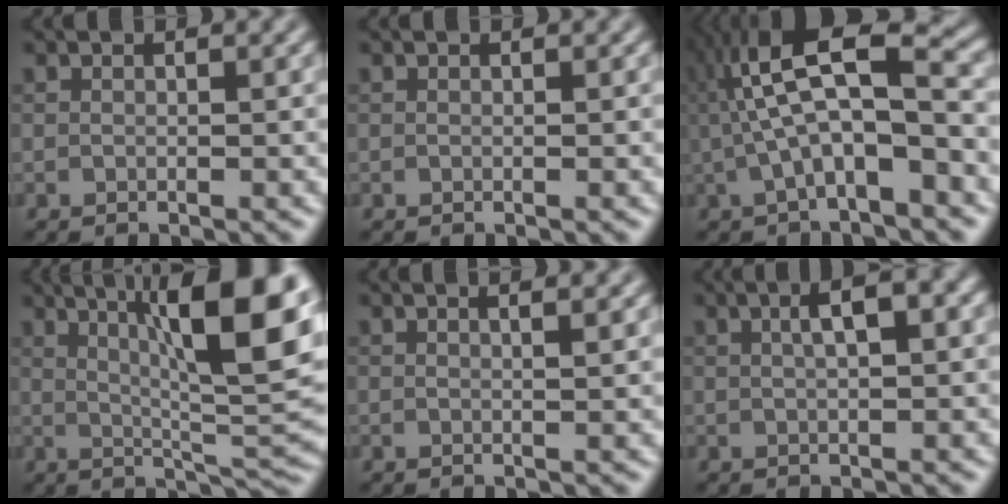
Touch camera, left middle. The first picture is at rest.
{"total": 0.0}
{"total": 8.0, "force": [0.1, 2.5, 7.6], "torque": [-0.138, 0.024, -0.006]}
{"total": 13.1, "force": [4.3, 3.2, 12.0], "torque": [-0.151, 0.013, 0.070]}
{"total": 2.5, "force": [1.3, 1.0, 1.8], "torque": [-0.008, 0.007, -0.008]}
{"total": 3.2, "force": [1.0, 0.8, 3.0], "torque": [-0.048, 0.012, 0.016]}